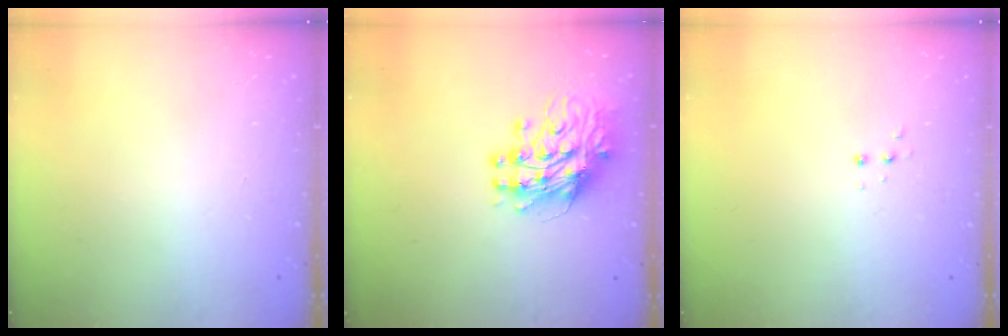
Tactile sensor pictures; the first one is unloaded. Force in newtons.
{"total": 13.5, "press": 13.4, "slide": 1.4}
{"total": 2.8, "press": 2.8, "slide": 0.5}